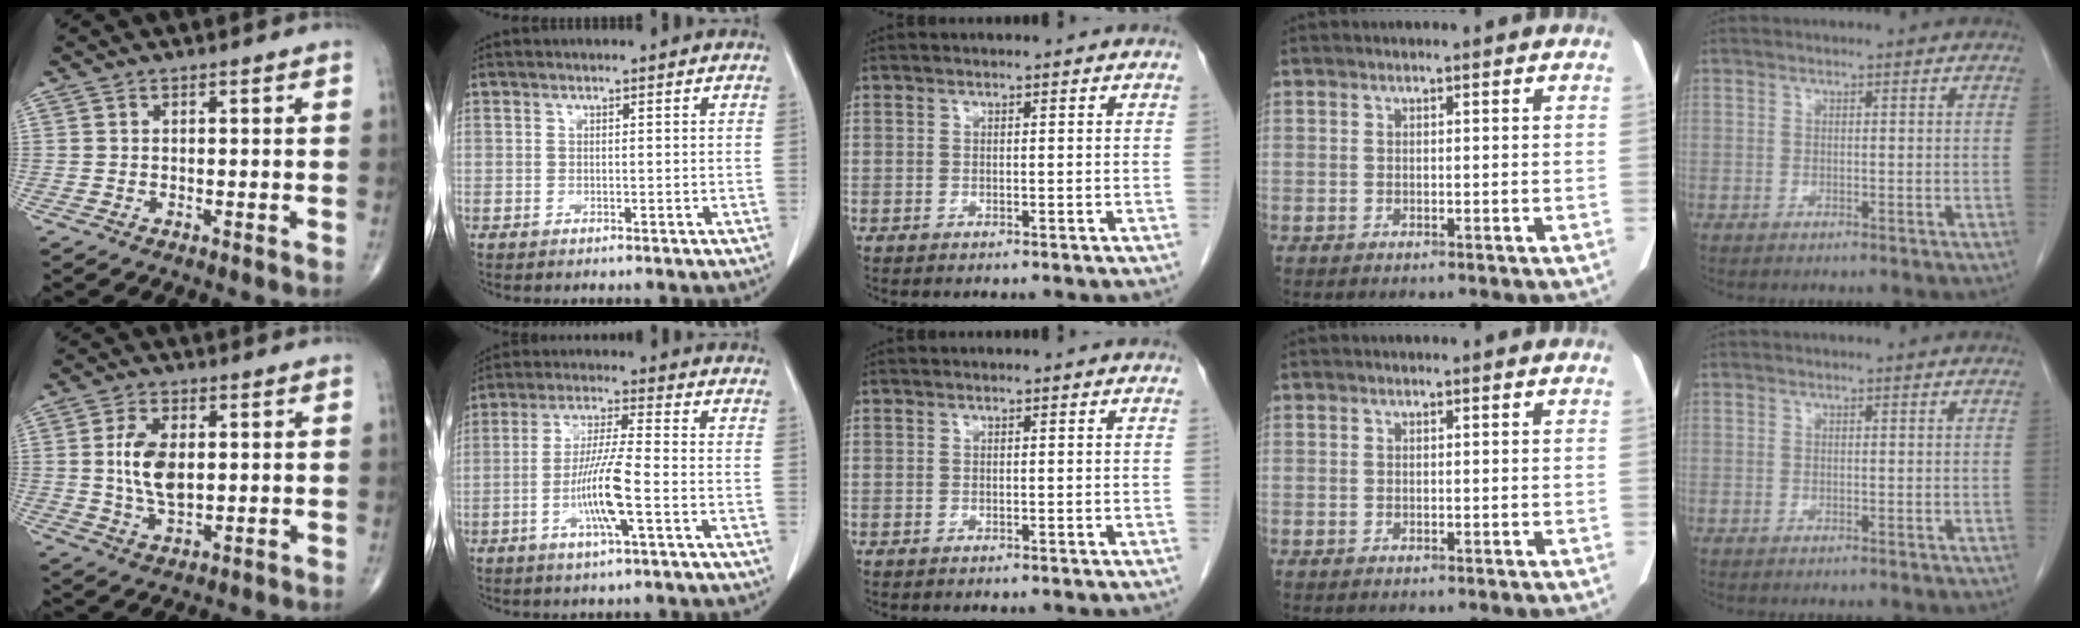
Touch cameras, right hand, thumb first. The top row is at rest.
{"thumb": {"total": 8.4, "force": [1.0, 4.5, 7.0], "torque": [-0.134, -0.007, 0.022]}, "index": {"total": 8.9, "force": [-2.8, 0.0, 8.5], "torque": [-0.166, -0.006, -0.055]}}